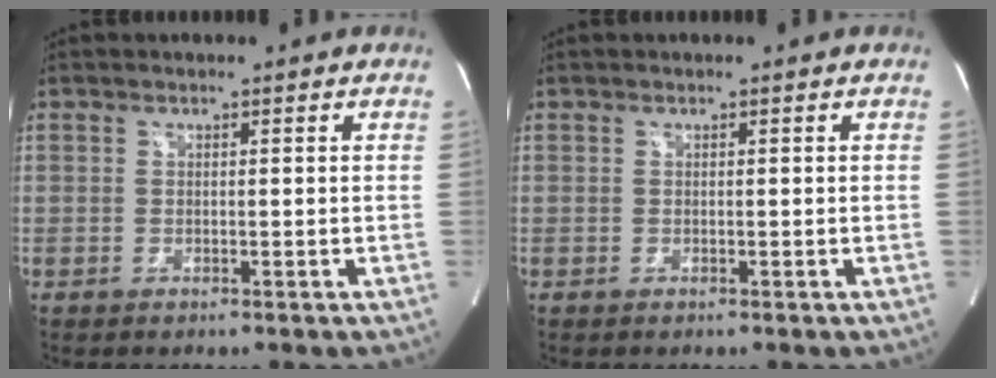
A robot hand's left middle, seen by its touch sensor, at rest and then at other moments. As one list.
[{"total": 0.0}]